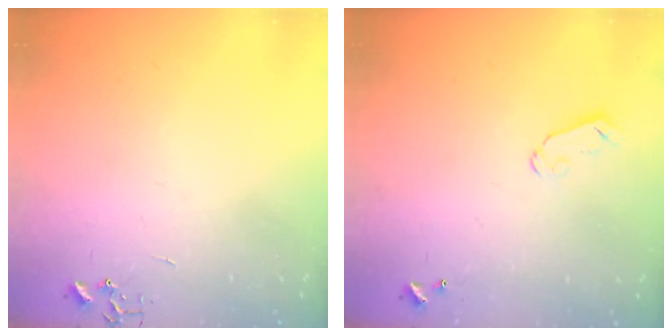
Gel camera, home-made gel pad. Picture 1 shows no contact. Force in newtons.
{"total": 4.1, "press": 4.0, "slide": 0.4}